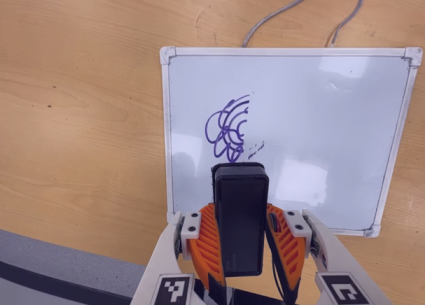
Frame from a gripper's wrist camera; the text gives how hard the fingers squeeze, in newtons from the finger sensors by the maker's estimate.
{"total": 7.1, "left": 6.2, "right": 7.9}